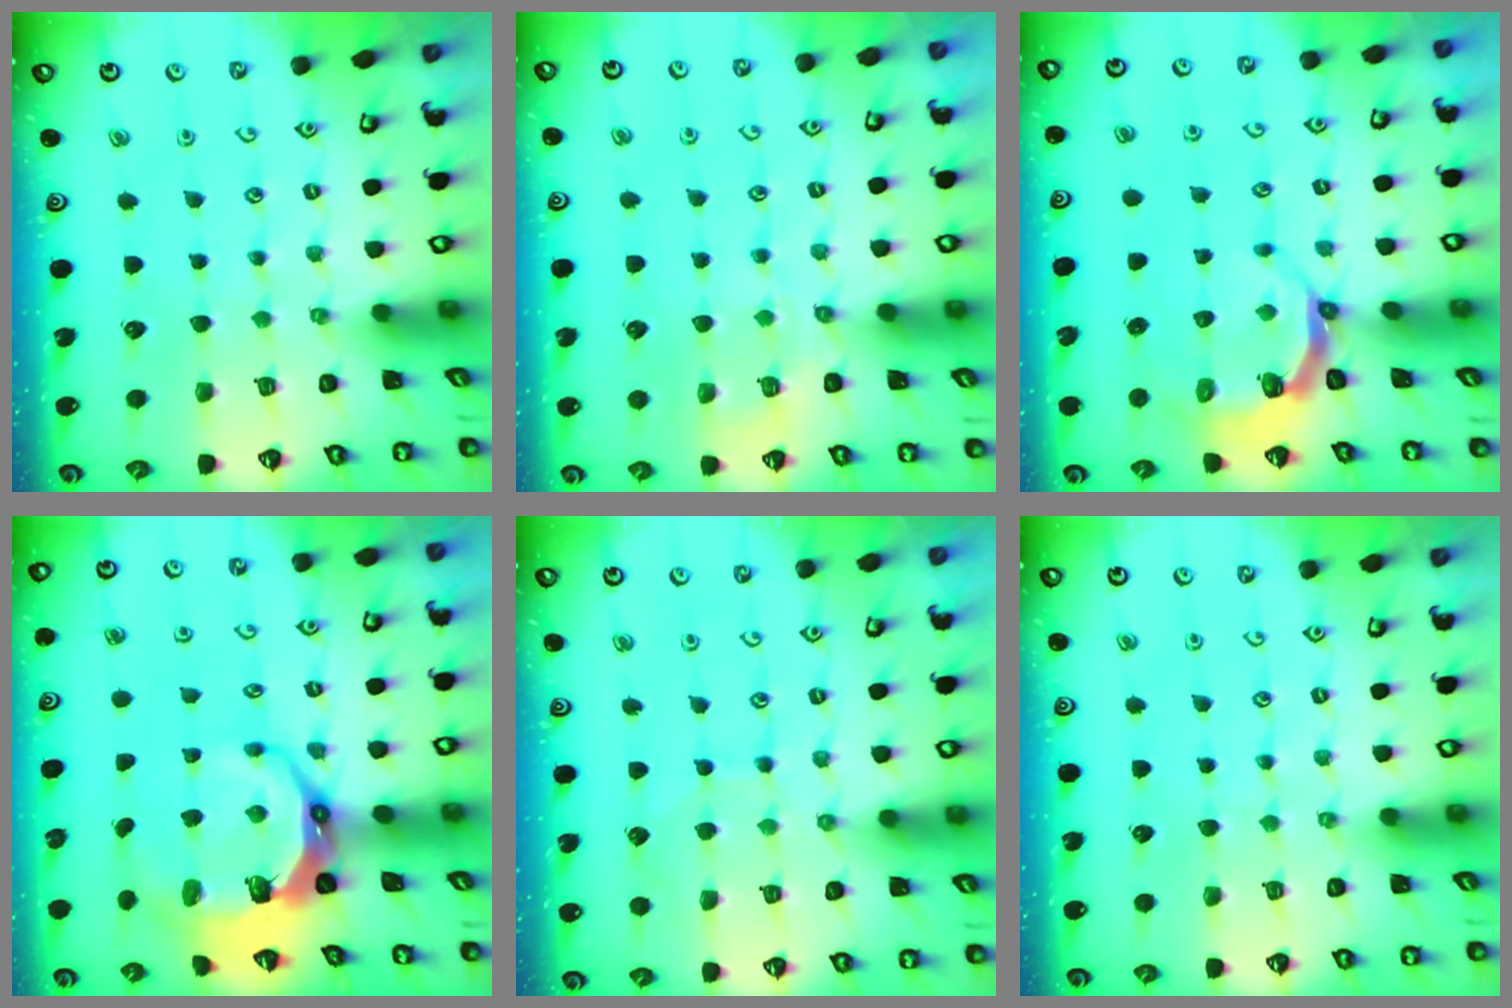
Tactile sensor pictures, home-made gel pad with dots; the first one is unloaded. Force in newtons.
{"total": 4.9, "press": 4.8, "slide": 1.3}
{"total": 4.9, "press": 4.0, "slide": 2.8}
{"total": 12.1, "press": 10.8, "slide": 5.4}
{"total": 5.3, "press": 5.3, "slide": 0.7}
{"total": 0.0}